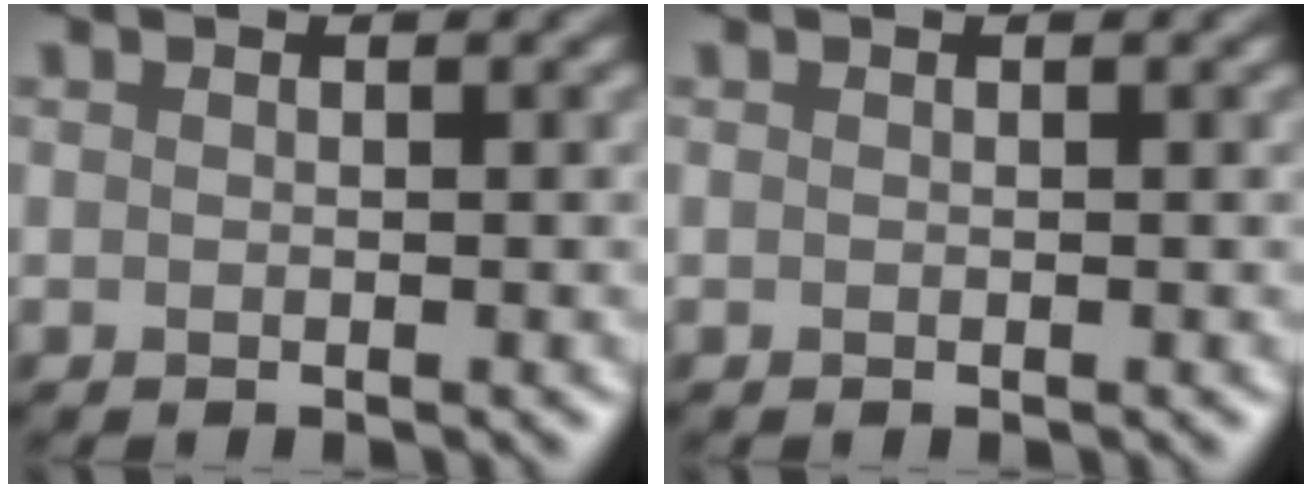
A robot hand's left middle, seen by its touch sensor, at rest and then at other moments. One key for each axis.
{"total": 0.0}